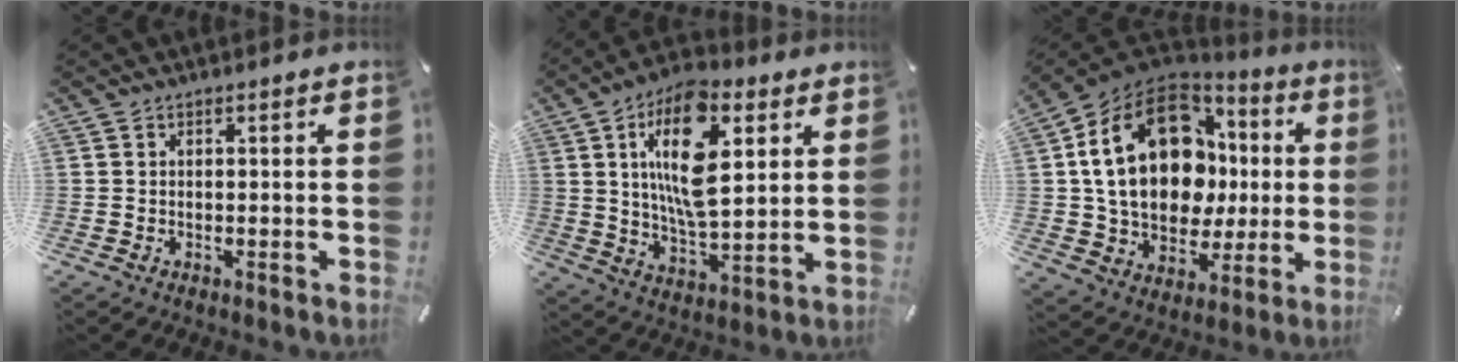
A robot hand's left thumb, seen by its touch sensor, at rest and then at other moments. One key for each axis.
{"total": 18.1, "fx": 6.8, "fy": 8.7, "fz": 14.3, "tx": -0.266, "ty": -0.013, "tz": 0.110}
{"total": 23.6, "fx": 4.8, "fy": 16.7, "fz": 16.0, "tx": -0.294, "ty": -0.008, "tz": 0.088}